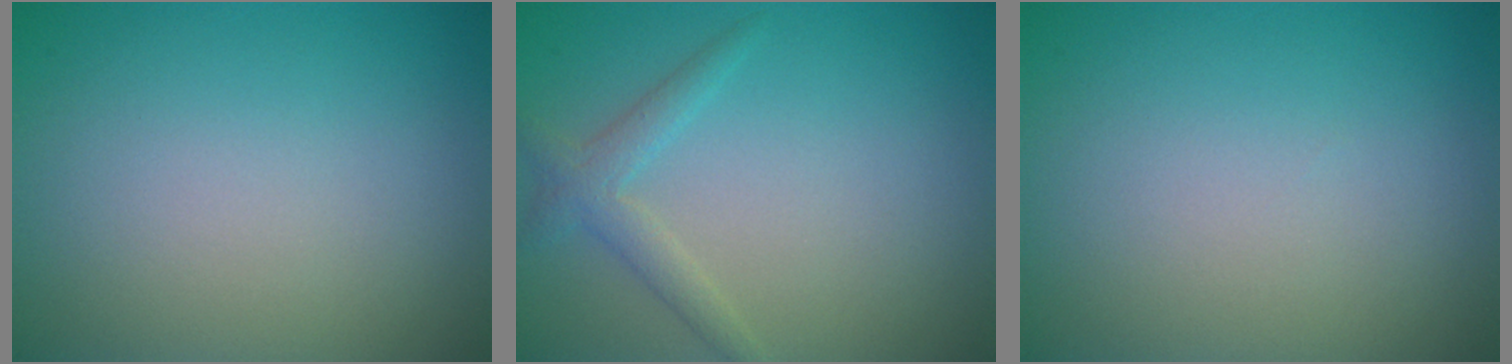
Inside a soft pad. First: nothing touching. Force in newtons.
{"total": 2.0, "press": 2.0, "slide": 0.1}
{"total": 0.0}